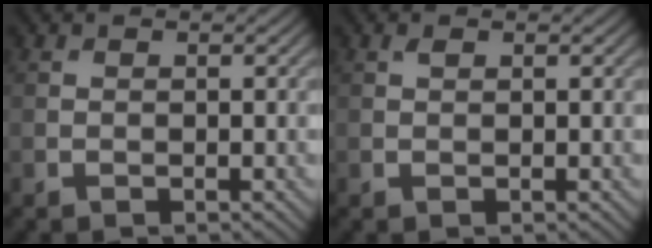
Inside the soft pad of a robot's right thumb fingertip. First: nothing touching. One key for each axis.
{"total": 0.6, "fx": 0.4, "fy": 0.2, "fz": 0.4, "tx": -0.008, "ty": 0.002, "tz": 0.008}